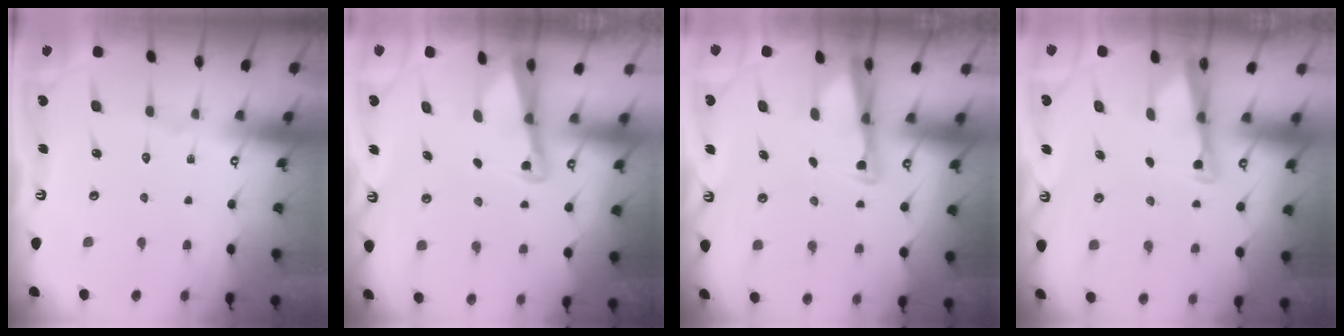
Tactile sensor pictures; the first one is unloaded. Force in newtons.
{"total": 2.7, "press": 2.6, "slide": 0.6}
{"total": 2.6, "press": 2.5, "slide": 0.6}
{"total": 2.5, "press": 2.5, "slide": 0.2}